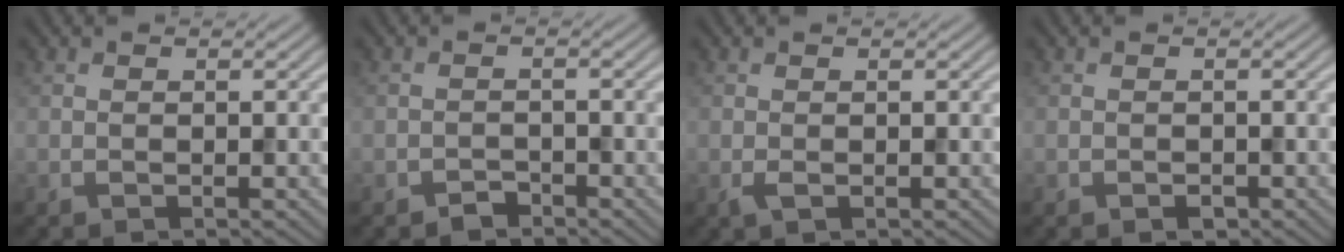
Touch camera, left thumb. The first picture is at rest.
{"total": 1.5, "force": [-1.3, 0.7, 0.3], "torque": [-0.003, 0.001, -0.027]}
{"total": 1.0, "force": [-0.3, 0.4, 0.8], "torque": [-0.021, -0.003, -0.005]}
{"total": 0.8, "force": [-0.5, 0.5, 0.4], "torque": [-0.004, -0.004, -0.008]}